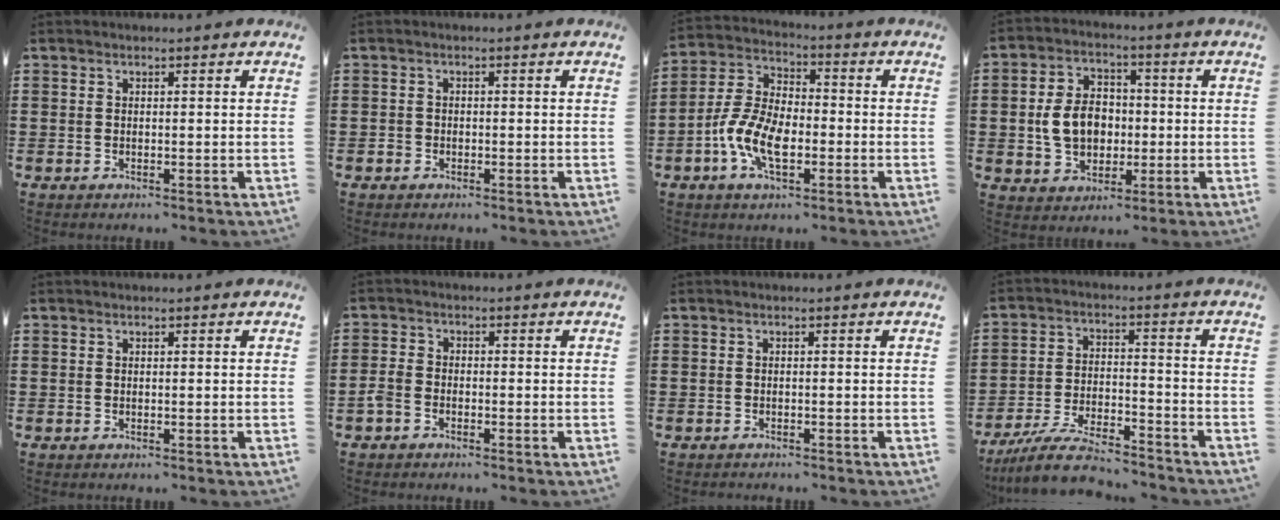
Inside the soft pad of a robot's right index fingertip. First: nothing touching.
{"total": 1.1, "force": [-0.7, 0.8, 0.2], "torque": [-0.005, 0.002, -0.016]}
{"total": 8.9, "force": [-3.3, 4.4, 7.0], "torque": [-0.173, -0.005, -0.068]}
{"total": 7.6, "force": [-0.5, 5.8, 4.9], "torque": [-0.106, 0.003, -0.018]}
{"total": 0.0}
{"total": 2.2, "force": [-1.6, 1.3, 1.0], "torque": [-0.035, 0.001, -0.036]}
{"total": 0.8, "force": [-0.8, 0.2, -0.2], "torque": [0.004, 0.004, -0.018]}
{"total": 8.0, "force": [-7.4, 0.7, 2.9], "torque": [-0.064, 0.008, -0.144]}